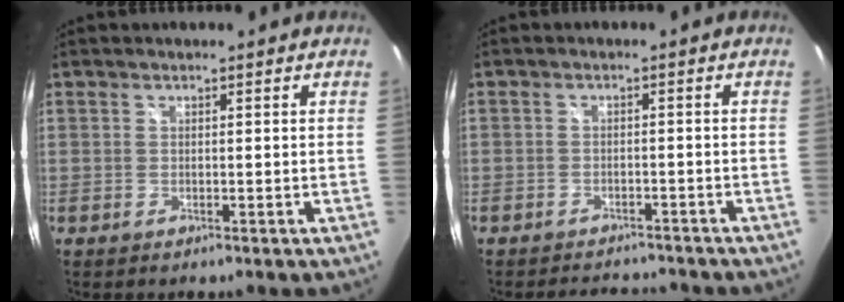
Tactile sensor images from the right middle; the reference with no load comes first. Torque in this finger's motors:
{"motor_torque": [0.69, -1.23, -0.08, -0.02]}